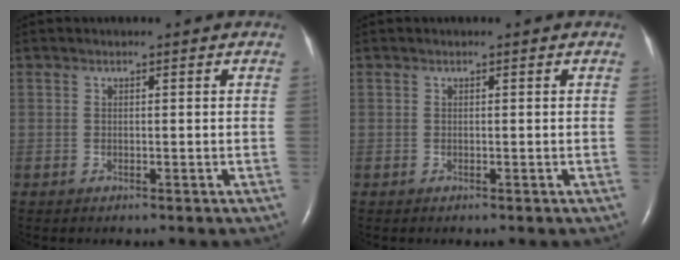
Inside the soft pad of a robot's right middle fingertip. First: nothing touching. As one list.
[{"total": 0.0}]